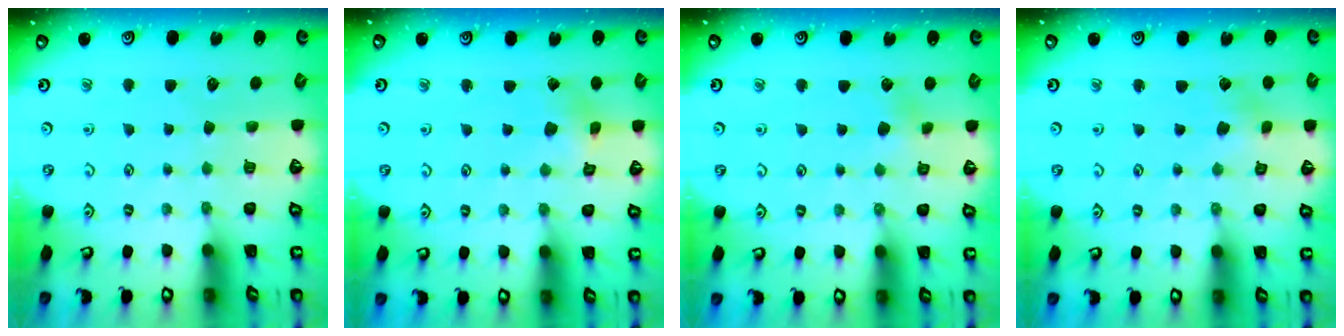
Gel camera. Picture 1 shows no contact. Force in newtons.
{"total": 2.5, "press": 2.5, "slide": 0.2}
{"total": 3.1, "press": 3.1, "slide": 0.7}
{"total": 2.5, "press": 2.5, "slide": 0.3}